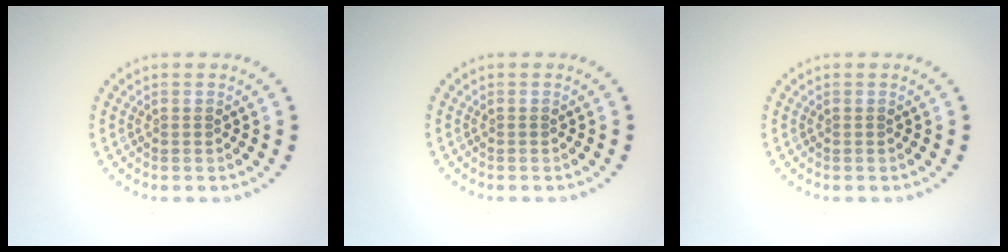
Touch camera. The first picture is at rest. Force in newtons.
{"total": 0.0}
{"total": 0.0}